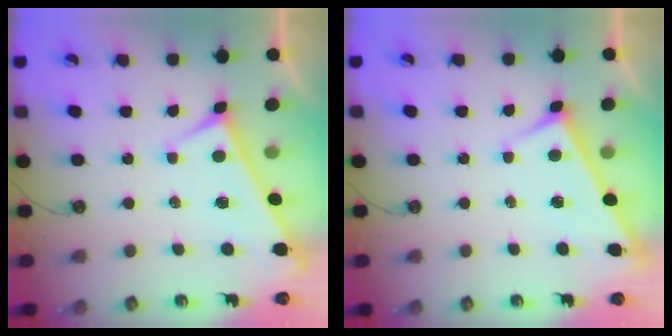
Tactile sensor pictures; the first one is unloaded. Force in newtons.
{"total": 3.2, "press": 3.2, "slide": 0.3}